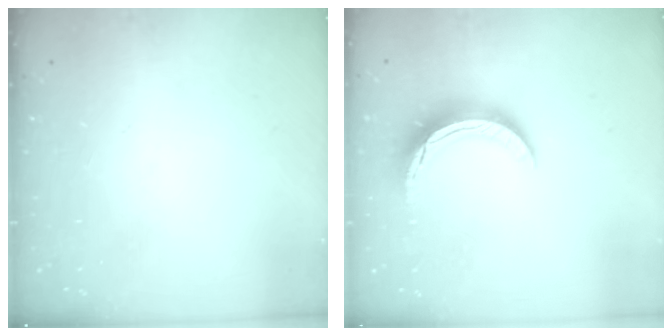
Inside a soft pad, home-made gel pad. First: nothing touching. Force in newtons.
{"total": 9.9, "press": 9.9, "slide": 0.7}